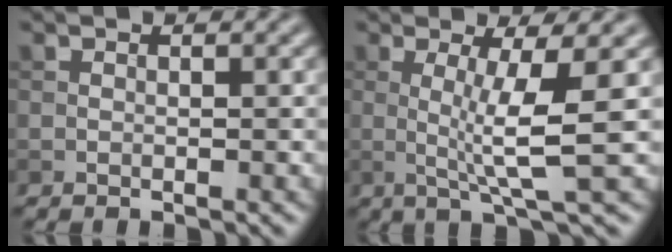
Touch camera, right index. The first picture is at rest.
{"total": 5.2, "force": [0.3, 0.6, 5.1], "torque": [-0.093, -0.005, 0.008]}